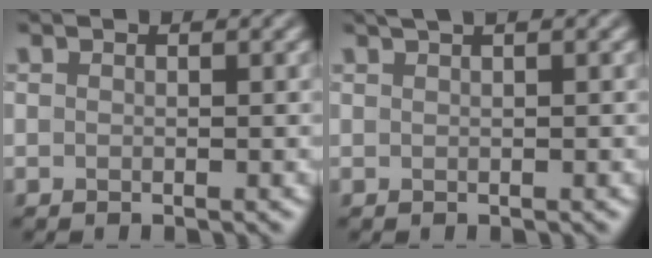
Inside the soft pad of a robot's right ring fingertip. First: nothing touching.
{"total": 2.0, "force": [1.3, 0.6, 1.3], "torque": [-0.015, 0.003, 0.014]}